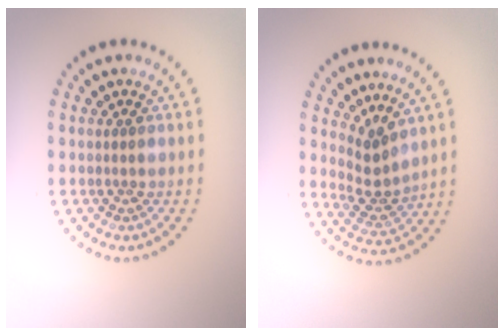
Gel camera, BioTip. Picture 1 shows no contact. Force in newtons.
{"total": 2.6, "press": 1.9, "slide": 1.7}